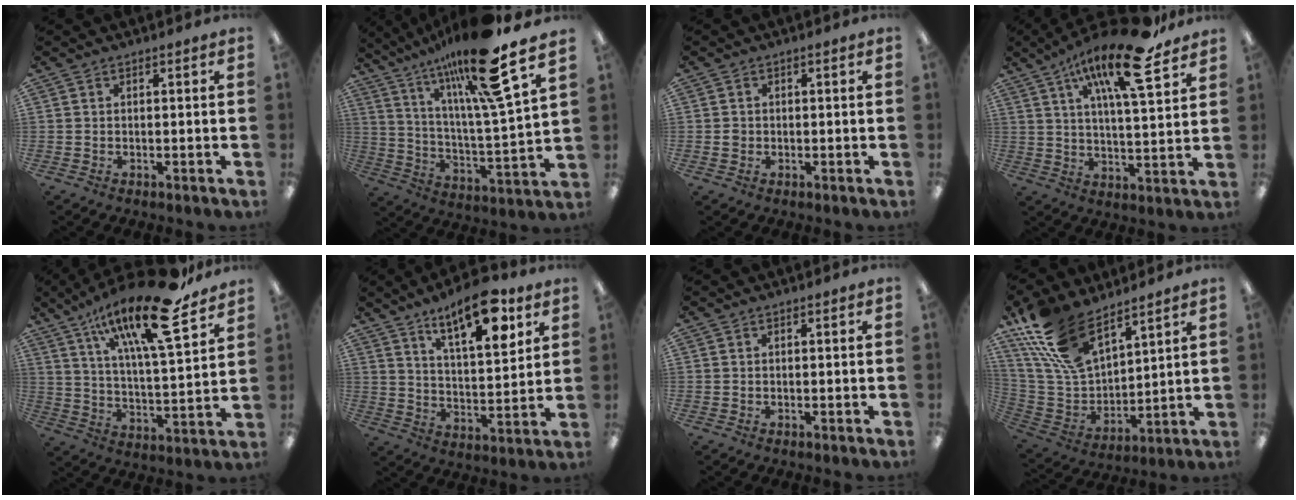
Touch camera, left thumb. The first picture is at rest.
{"total": 21.1, "force": [15.9, 1.8, 13.8], "torque": [-0.247, -0.092, 0.248]}
{"total": 1.3, "force": [-0.2, 1.2, 0.3], "torque": [-0.007, 0.005, -0.005]}
{"total": 18.7, "force": [11.3, 5.4, 14.0], "torque": [-0.224, -0.056, 0.177]}
{"total": 22.5, "force": [14.8, 5.9, 15.9], "torque": [-0.257, -0.087, 0.237]}
{"total": 14.6, "force": [10.1, 5.0, 9.3], "torque": [-0.136, -0.052, 0.168]}
{"total": 0.0}
{"total": 20.1, "force": [13.6, 9.8, 11.1], "torque": [-0.255, -0.059, 0.254]}